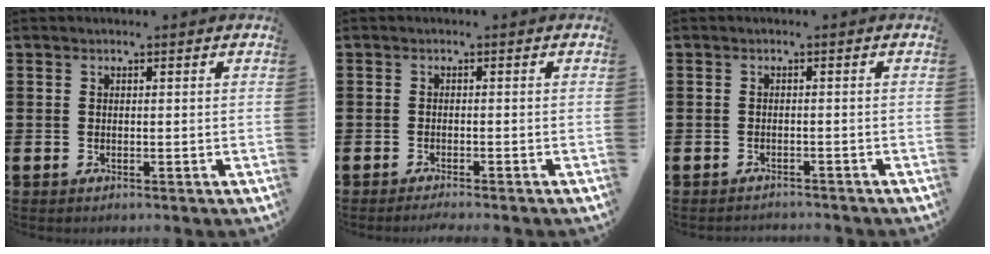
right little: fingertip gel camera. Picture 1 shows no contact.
{"total": 1.0, "force": [-0.9, -0.1, 0.3], "torque": [-0.004, -0.002, -0.018]}
{"total": 1.0, "force": [-1.0, 0.0, -0.1], "torque": [-0.001, 0.002, -0.021]}